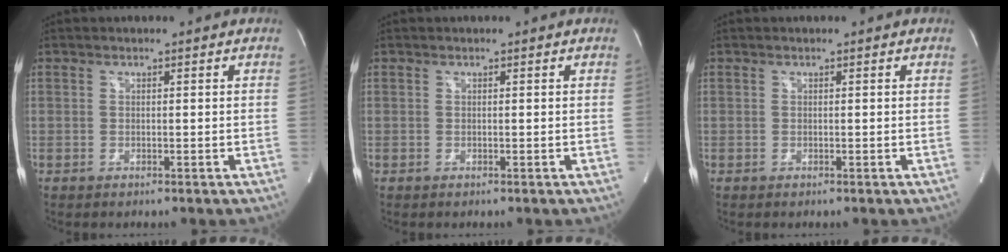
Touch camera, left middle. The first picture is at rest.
{"total": 0.0}
{"total": 0.0}